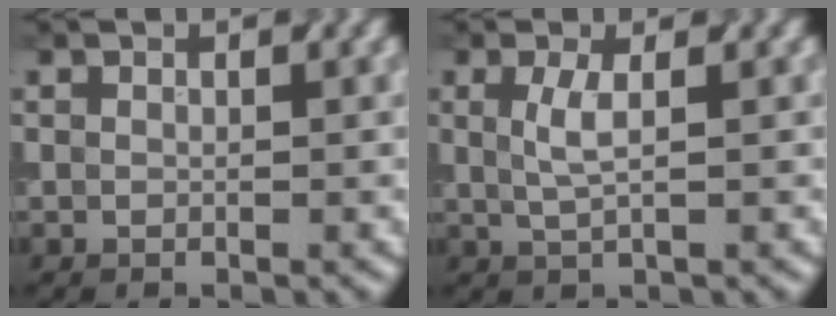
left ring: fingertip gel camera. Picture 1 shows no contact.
{"total": 1.9, "force": [0.2, 0.4, 1.8], "torque": [-0.046, 0.005, 0.013]}